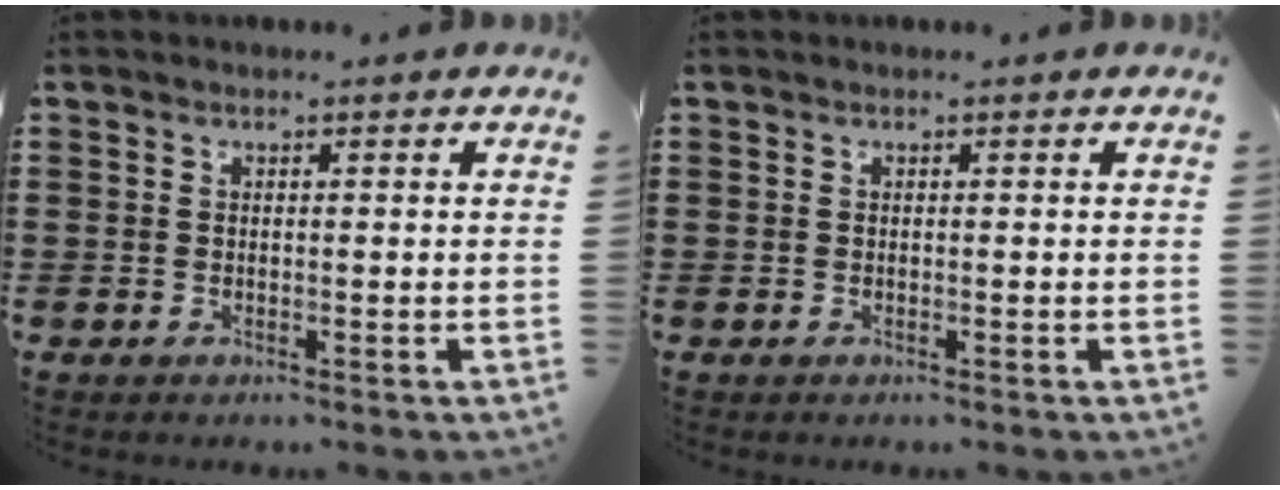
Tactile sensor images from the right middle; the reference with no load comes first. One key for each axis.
{"total": 0.0}